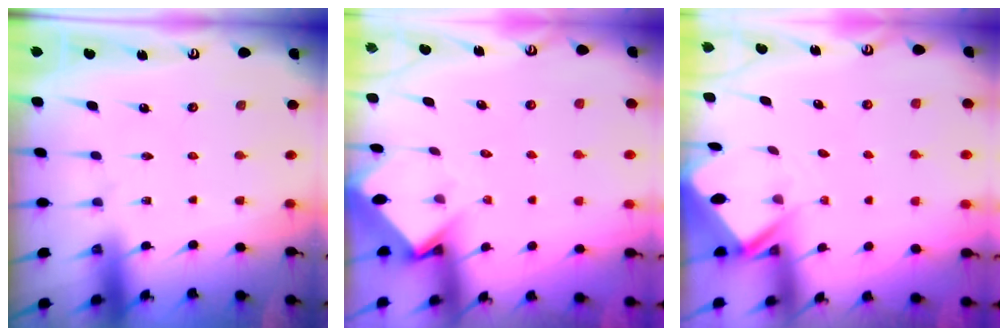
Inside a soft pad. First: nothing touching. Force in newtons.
{"total": 3.7, "press": 3.7, "slide": 0.3}
{"total": 2.5, "press": 2.5, "slide": 0.2}